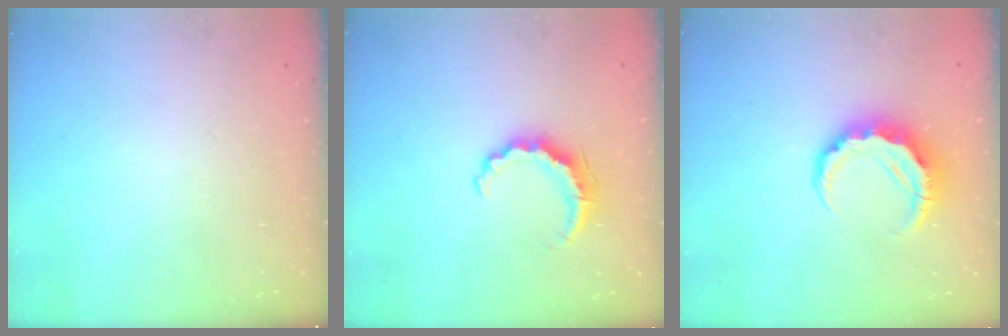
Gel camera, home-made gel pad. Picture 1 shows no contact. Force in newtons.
{"total": 7.6, "press": 7.6, "slide": 0.3}
{"total": 8.2, "press": 8.0, "slide": 1.6}